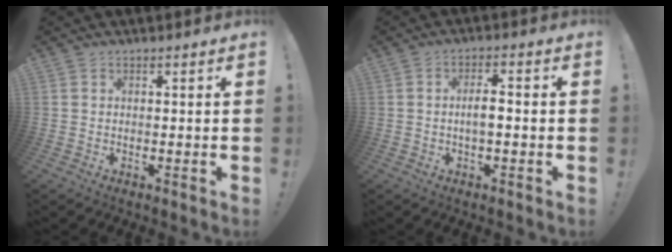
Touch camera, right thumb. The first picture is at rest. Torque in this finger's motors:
{"motor_torque": [-0.33, -0.10, 0.12, 0.18, 0.09]}